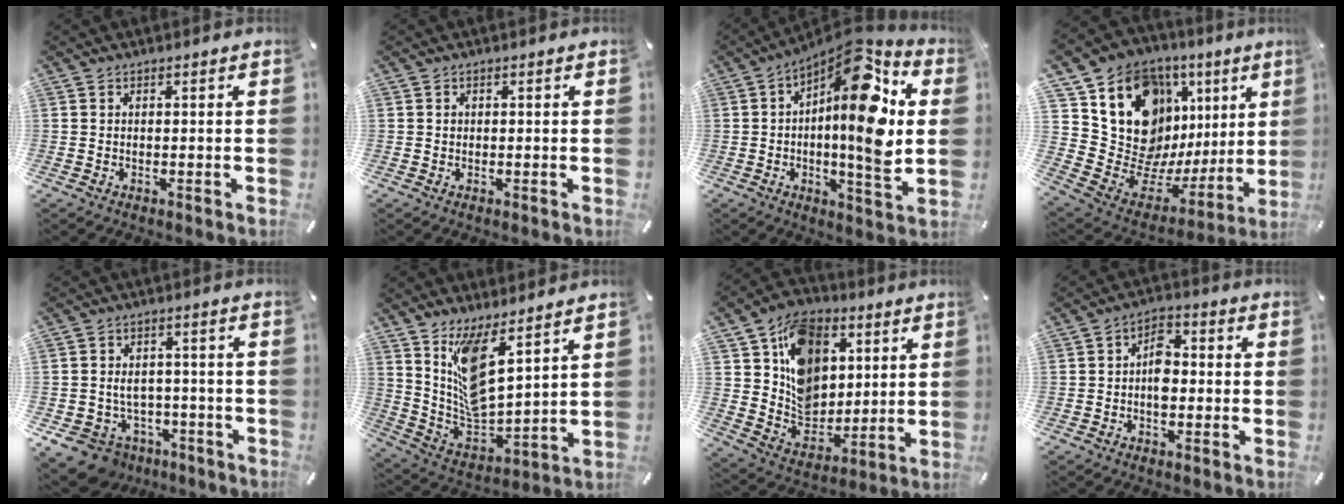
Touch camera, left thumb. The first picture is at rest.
{"total": 0.5, "force": [0.1, 0.5, 0.1], "torque": [-0.001, 0.005, 0.000]}
{"total": 19.9, "force": [4.8, 6.4, 18.3], "torque": [-0.268, -0.038, 0.068]}
{"total": 16.8, "force": [6.2, 13.8, 7.3], "torque": [-0.087, -0.082, 0.135]}
{"total": 9.0, "force": [-3.8, 7.5, 3.2], "torque": [-0.080, 0.026, -0.062]}
{"total": 11.4, "force": [7.5, 4.6, 7.2], "torque": [-0.142, -0.063, 0.141]}
{"total": 15.1, "force": [4.9, 12.4, 7.0], "torque": [-0.114, -0.022, 0.099]}
{"total": 5.9, "force": [-1.1, 3.8, 4.3], "torque": [-0.060, 0.010, -0.021]}